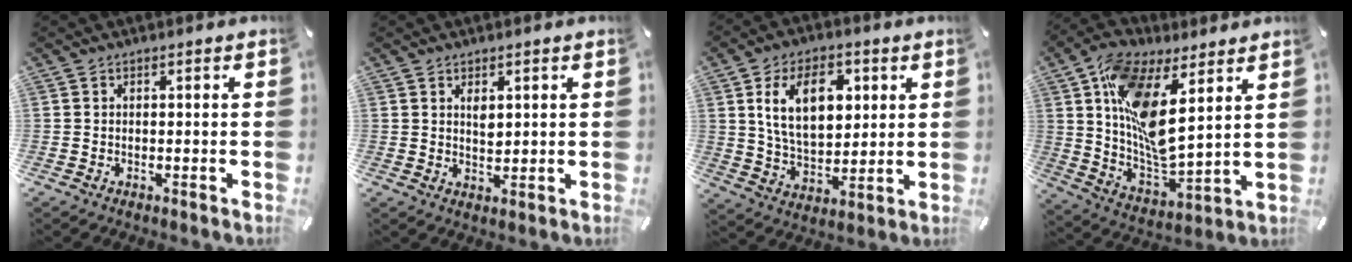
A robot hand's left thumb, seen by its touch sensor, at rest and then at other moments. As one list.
[{"total": 2.5, "force": [1.2, 1.5, 1.5], "torque": [-0.026, -0.002, 0.021]}, {"total": 14.2, "force": [4.6, 9.1, 9.8], "torque": [-0.179, 0.005, 0.079]}, {"total": 16.4, "force": [7.6, 6.9, 12.8], "torque": [-0.275, -0.039, 0.133]}]